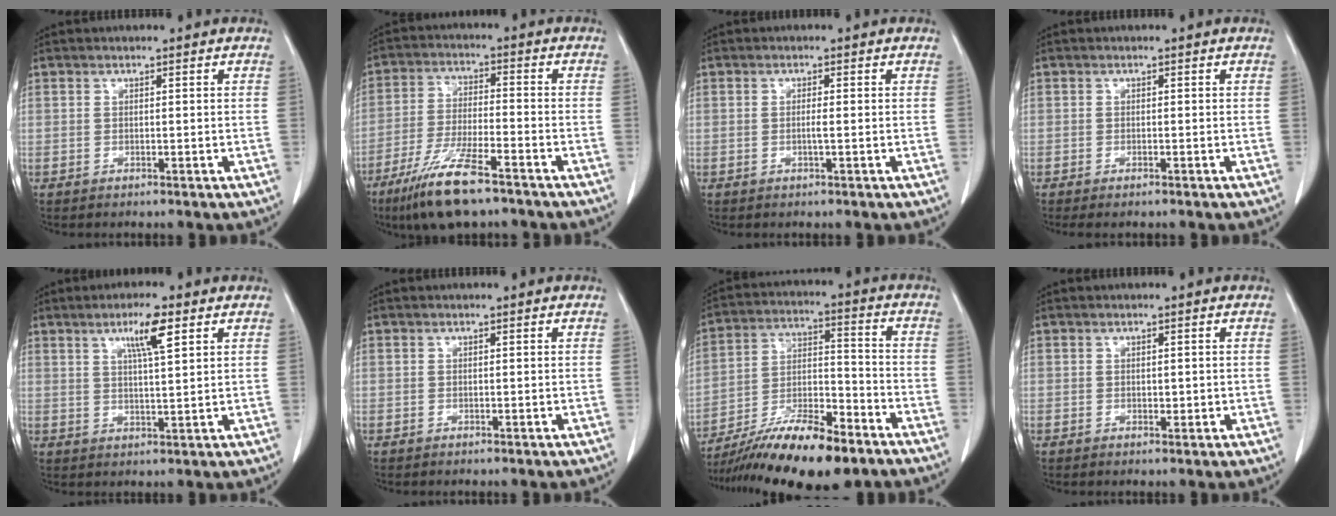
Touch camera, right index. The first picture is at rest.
{"total": 11.4, "force": [-7.8, 1.7, 8.1], "torque": [-0.161, -0.028, -0.138]}
{"total": 1.1, "force": [-0.1, -0.1, 1.1], "torque": [-0.020, 0.001, 0.000]}
{"total": 1.2, "force": [-0.9, 0.2, 0.8], "torque": [-0.010, -0.003, -0.008]}
{"total": 5.9, "force": [3.0, 0.3, 5.1], "torque": [-0.089, 0.001, 0.051]}
{"total": 0.0}
{"total": 17.9, "force": [-13.0, 3.9, 11.6], "torque": [-0.201, -0.007, -0.225]}
{"total": 0.9, "force": [0.1, 0.6, 0.6], "torque": [-0.005, 0.001, 0.005]}